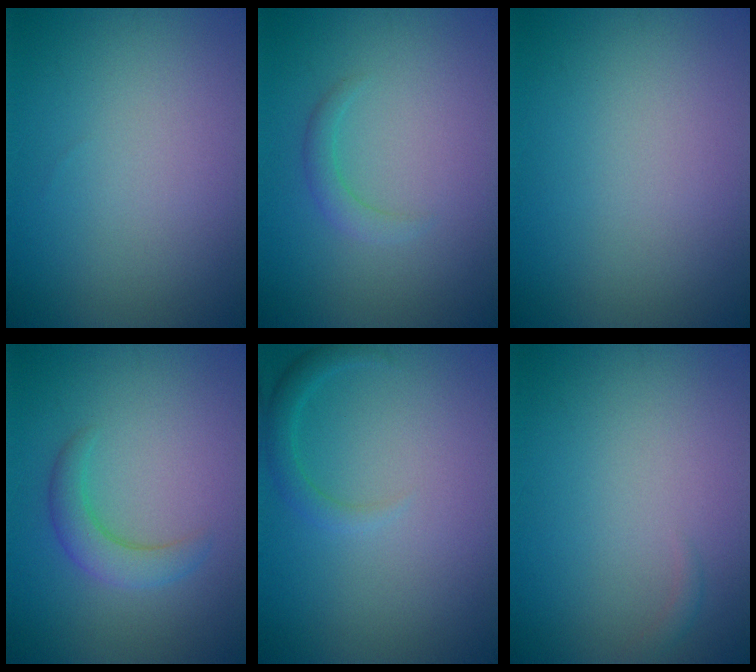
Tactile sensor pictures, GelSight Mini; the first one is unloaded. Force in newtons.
{"total": 1.4, "press": 1.4, "slide": 0.0}
{"total": 0.0}
{"total": 2.9, "press": 2.9, "slide": 0.1}
{"total": 1.6, "press": 1.6, "slide": 0.1}
{"total": 0.5, "press": 0.5, "slide": 0.0}